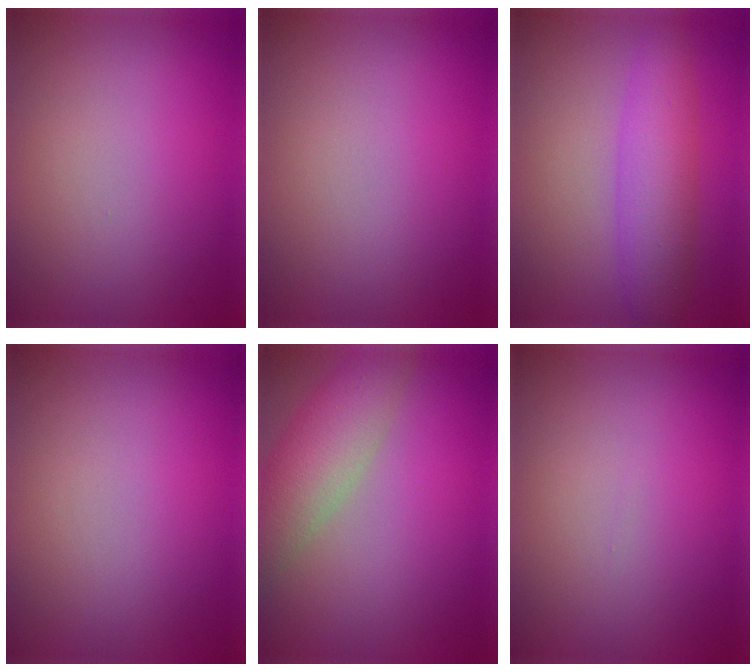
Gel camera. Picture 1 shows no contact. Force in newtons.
{"total": 0.0}
{"total": 4.9, "press": 4.9, "slide": 0.2}
{"total": 0.0}
{"total": 6.2, "press": 6.2, "slide": 0.4}
{"total": 0.0}